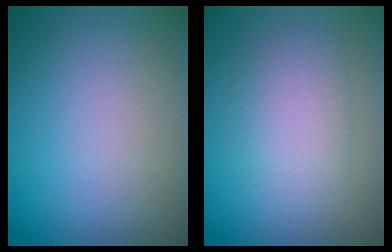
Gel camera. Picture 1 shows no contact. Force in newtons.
{"total": 3.2, "press": 3.2, "slide": 0.3}